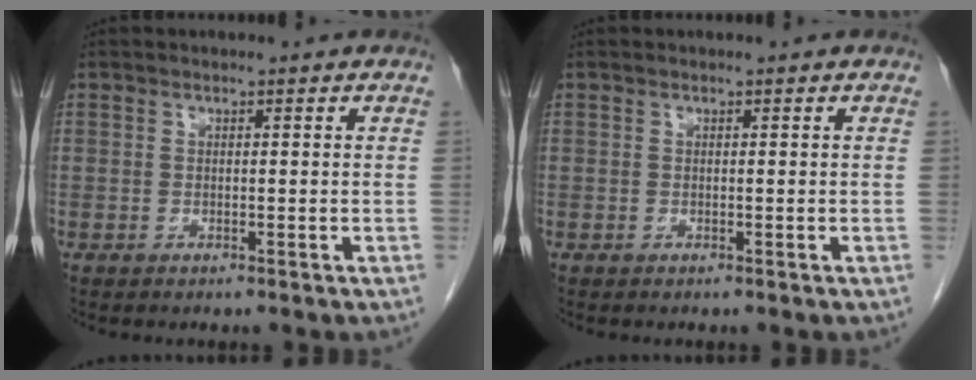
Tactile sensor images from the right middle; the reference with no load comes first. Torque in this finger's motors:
{"motor_torque": [0.26, 0.05, 0.01, 0.00]}